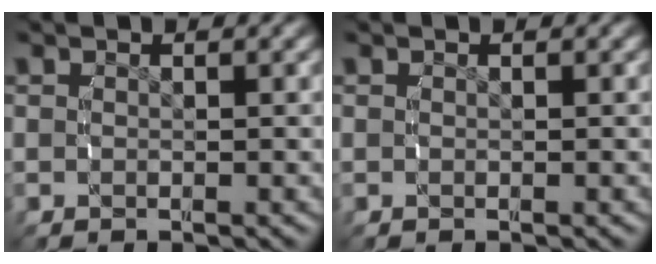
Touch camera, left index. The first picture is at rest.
{"total": 0.0}